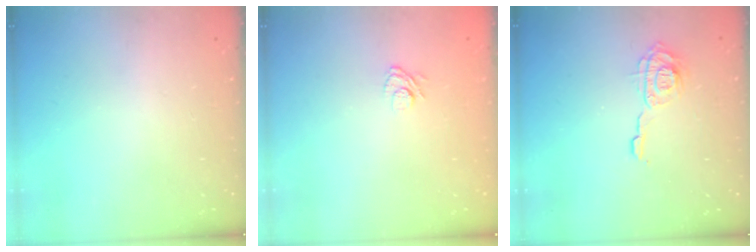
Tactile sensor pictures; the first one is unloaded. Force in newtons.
{"total": 6.1, "press": 5.9, "slide": 1.3}
{"total": 9.5, "press": 9.4, "slide": 0.6}